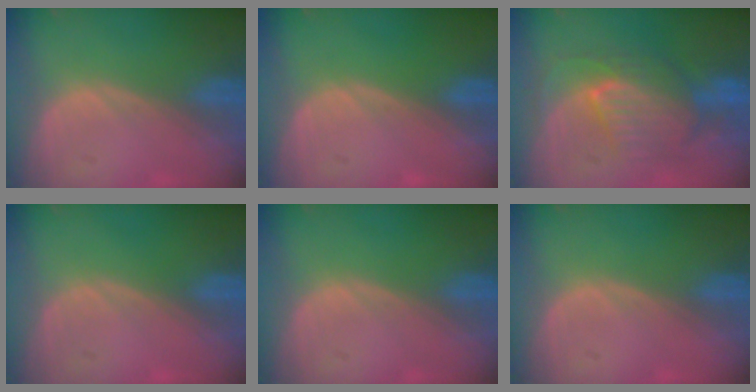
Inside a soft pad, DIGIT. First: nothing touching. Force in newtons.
{"total": 0.0}
{"total": 8.9, "press": 8.6, "slide": 2.1}
{"total": 0.0}
{"total": 0.0}
{"total": 0.0}